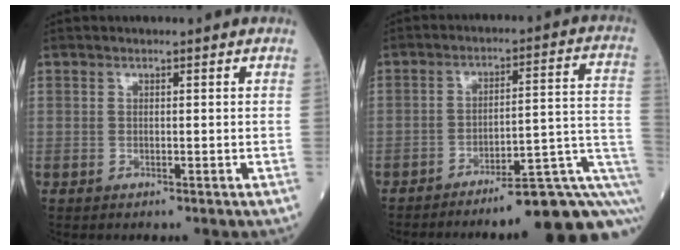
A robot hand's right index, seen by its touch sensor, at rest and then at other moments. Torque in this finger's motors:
{"motor_torque": [0.78, -1.36, 0.50, 0.16]}